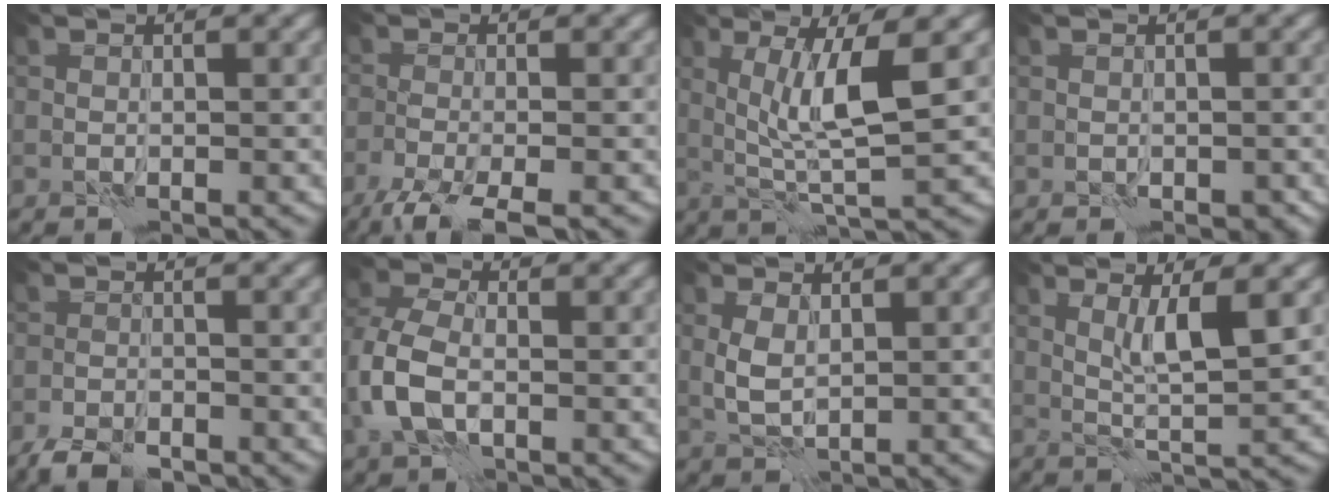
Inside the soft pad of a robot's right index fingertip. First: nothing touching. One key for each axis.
{"total": 5.3, "fx": -3.9, "fy": 1.1, "fz": 3.3, "tx": -0.054, "ty": -0.019, "tz": -0.078}
{"total": 5.5, "fx": 1.3, "fy": 0.8, "fz": 5.3, "tx": -0.106, "ty": -0.004, "tz": 0.026}
{"total": 1.0, "fx": -0.5, "fy": 0.8, "fz": 0.5, "tx": -0.012, "ty": -0.002, "tz": -0.006}
{"total": 3.6, "fx": -2.9, "fy": 1.4, "fz": 1.5, "tx": -0.023, "ty": -0.008, "tz": -0.058}
{"total": 5.5, "fx": -1.0, "fy": 3.7, "fz": 4.0, "tx": -0.104, "ty": 0.001, "tz": -0.032}
{"total": 2.0, "fx": 0.6, "fy": 1.1, "fz": 1.5, "tx": -0.039, "ty": -0.002, "tz": 0.015}
{"total": 4.0, "fx": 1.4, "fy": 0.5, "fz": 3.7, "tx": -0.069, "ty": -0.006, "tz": 0.029}